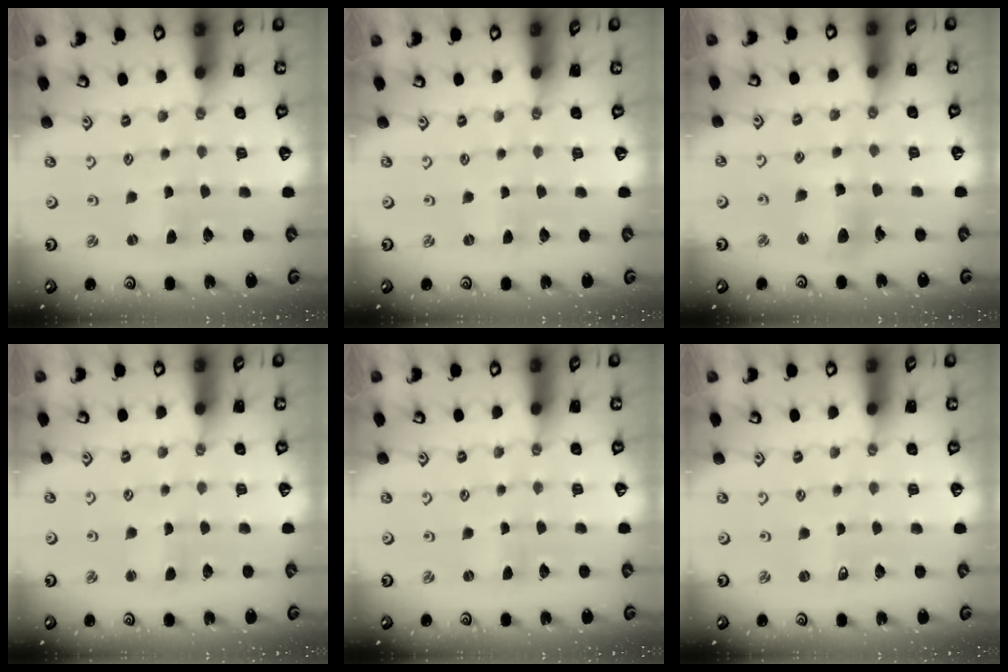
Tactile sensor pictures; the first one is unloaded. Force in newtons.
{"total": 0.0}
{"total": 10.7, "press": 10.6, "slide": 1.4}
{"total": 2.2, "press": 2.2, "slide": 0.2}
{"total": 0.0}
{"total": 0.0}